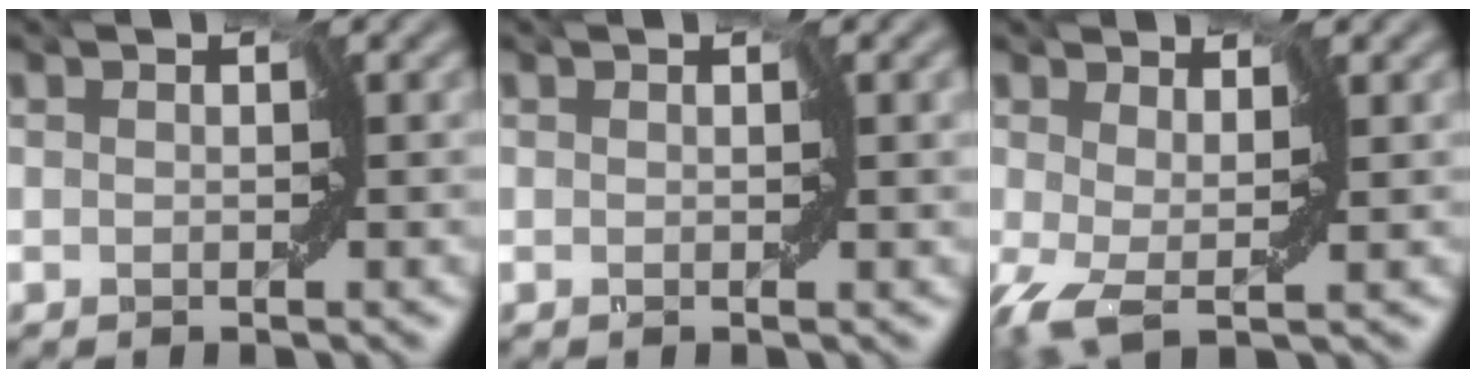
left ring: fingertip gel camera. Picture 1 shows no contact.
{"total": 1.4, "force": [0.1, 0.5, 1.4], "torque": [-0.022, -0.002, -0.005]}
{"total": 4.0, "force": [-0.9, 1.8, 3.5], "torque": [-0.090, -0.010, -0.024]}